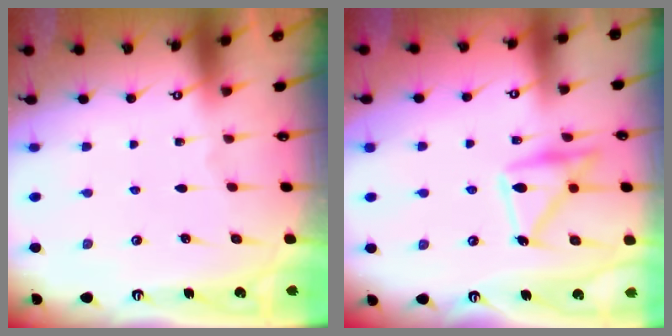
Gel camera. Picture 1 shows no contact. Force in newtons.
{"total": 16.6, "press": 16.5, "slide": 1.0}